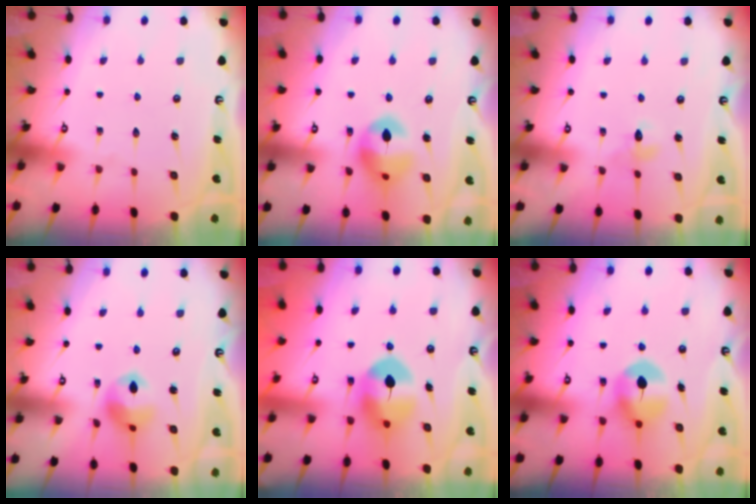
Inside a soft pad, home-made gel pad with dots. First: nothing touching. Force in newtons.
{"total": 14.2, "press": 14.1, "slide": 1.5}
{"total": 4.3, "press": 4.3, "slide": 0.7}
{"total": 10.5, "press": 10.4, "slide": 1.5}
{"total": 8.4, "press": 8.3, "slide": 1.4}
{"total": 7.7, "press": 7.6, "slide": 0.7}